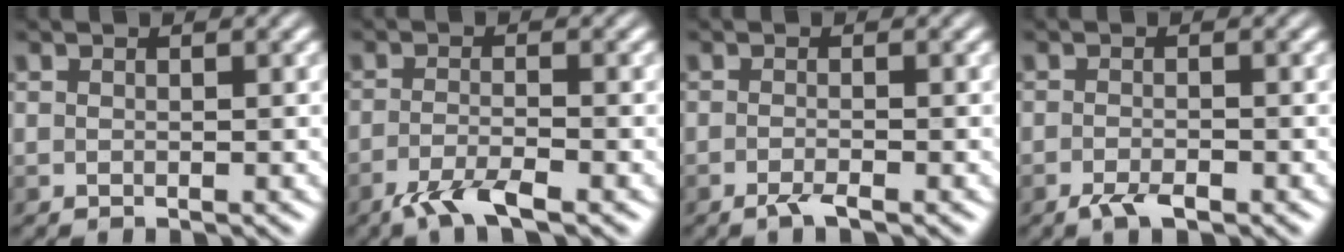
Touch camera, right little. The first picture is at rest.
{"total": 3.7, "force": [-2.5, 0.7, 2.6], "torque": [-0.055, -0.004, -0.057]}
{"total": 1.5, "force": [-1.0, 0.3, 1.1], "torque": [-0.019, -0.003, -0.022]}
{"total": 2.0, "force": [-1.3, 0.6, 1.4], "torque": [-0.031, -0.004, -0.026]}